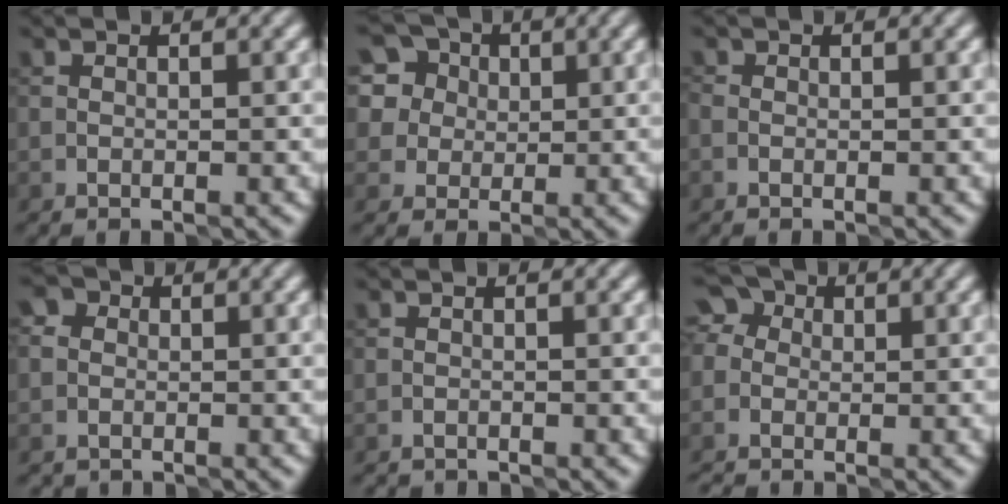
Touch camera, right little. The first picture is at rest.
{"total": 8.5, "force": [3.8, 7.0, 2.9], "torque": [-0.064, 0.040, 0.049]}
{"total": 0.0}
{"total": 2.3, "force": [-0.7, 2.1, 0.3], "torque": [0.013, 0.015, -0.025]}
{"total": 0.9, "force": [-0.8, -0.1, -0.2], "torque": [0.008, -0.002, -0.017]}
{"total": 4.5, "force": [-1.4, 3.9, 1.8], "torque": [-0.031, 0.017, -0.033]}